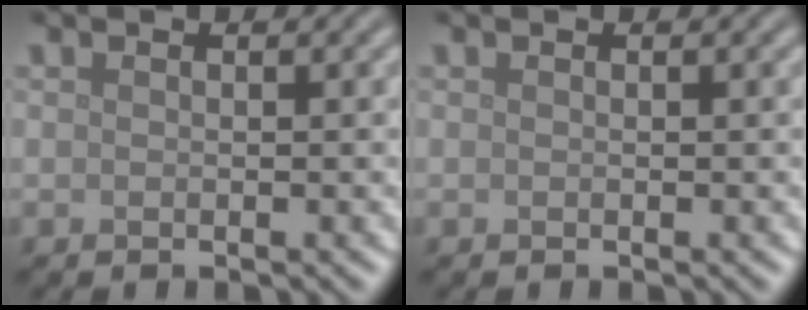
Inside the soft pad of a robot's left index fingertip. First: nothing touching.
{"total": 0.0}